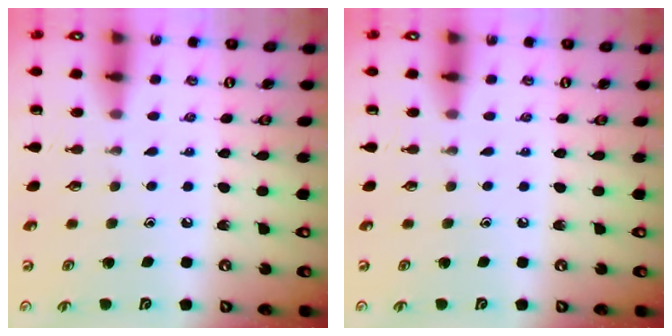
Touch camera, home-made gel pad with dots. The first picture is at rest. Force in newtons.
{"total": 0.0}